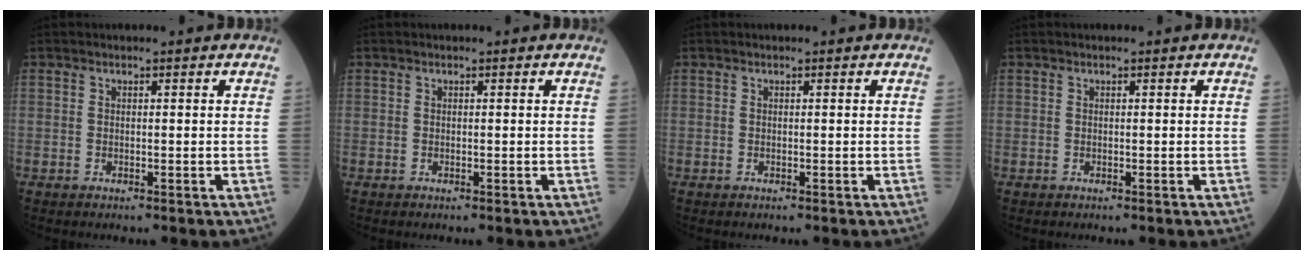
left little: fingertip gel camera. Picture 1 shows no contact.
{"total": 0.0}
{"total": 0.0}
{"total": 0.0}